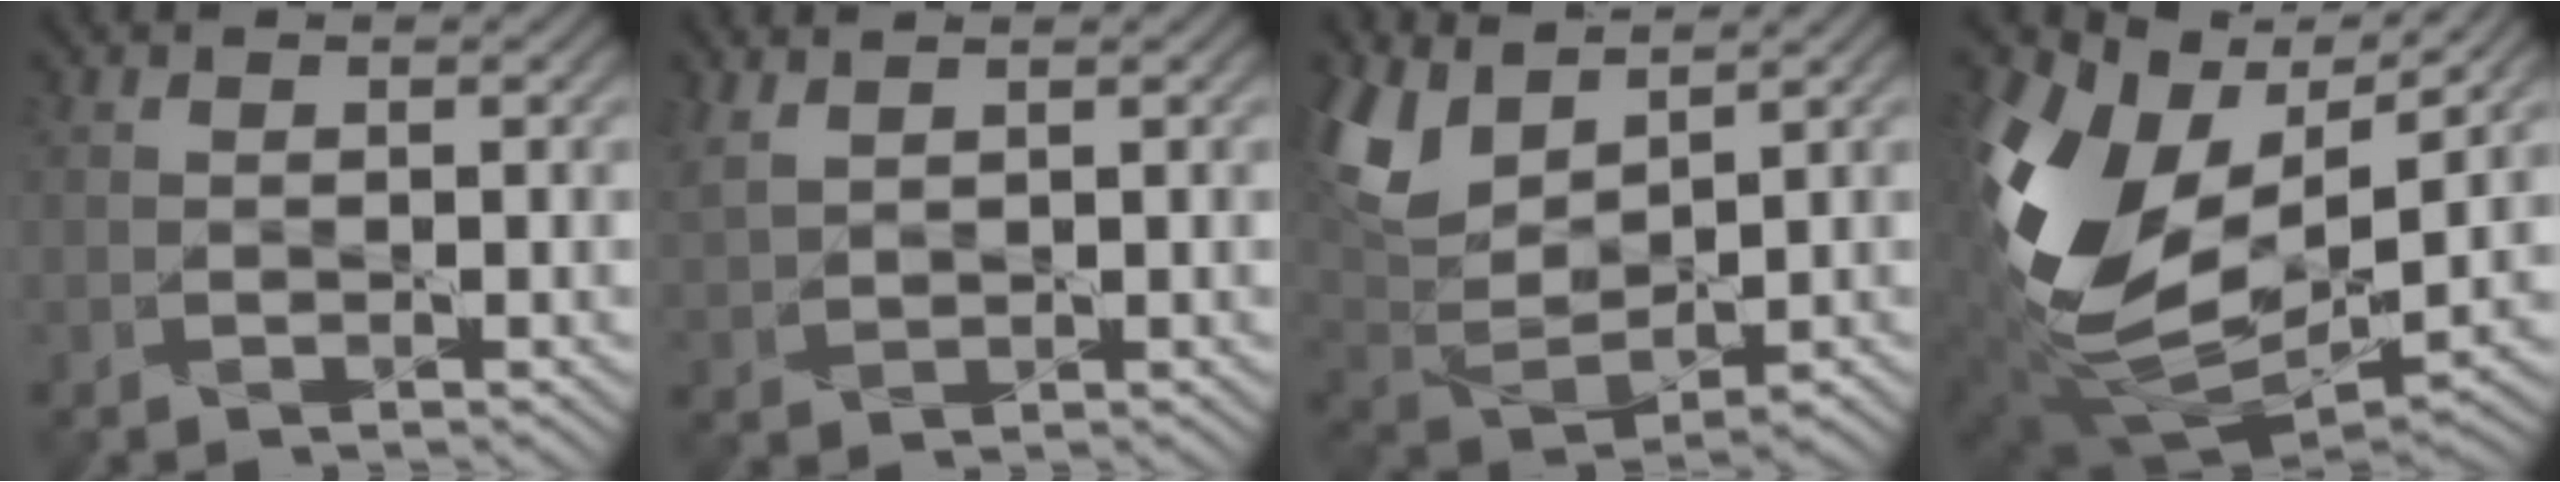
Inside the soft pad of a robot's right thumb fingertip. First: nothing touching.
{"total": 2.9, "force": [2.1, 1.0, 1.8], "torque": [-0.055, 0.008, 0.050]}
{"total": 10.4, "force": [6.2, 4.8, 6.8], "torque": [-0.180, 0.008, 0.130]}
{"total": 16.4, "force": [3.4, 10.8, 11.9], "torque": [-0.273, -0.009, 0.070]}